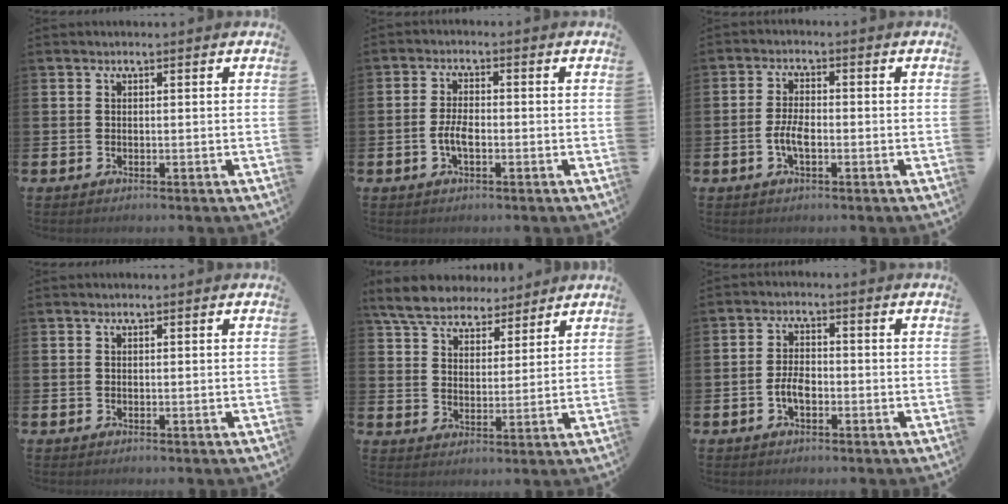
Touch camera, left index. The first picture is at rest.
{"total": 2.9, "force": [-1.2, 1.1, 2.3], "torque": [-0.040, 0.003, -0.023]}
{"total": 3.1, "force": [-1.3, 1.2, 2.6], "torque": [-0.043, 0.002, -0.024]}
{"total": 0.5, "force": [-0.3, -0.2, -0.3], "torque": [0.009, -0.001, -0.006]}
{"total": 6.5, "force": [6.1, 2.0, 1.0], "torque": [-0.052, -0.027, 0.112]}
{"total": 3.1, "force": [-1.4, 1.6, 2.3], "torque": [-0.047, 0.002, -0.030]}